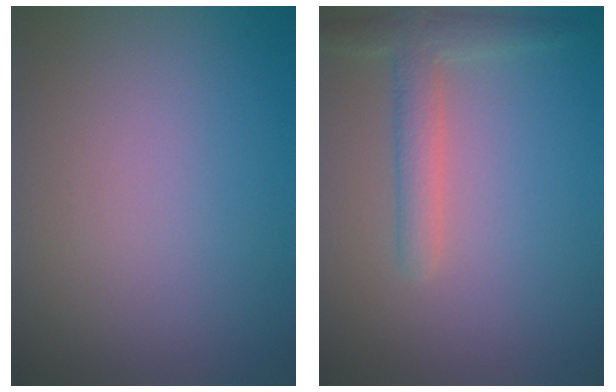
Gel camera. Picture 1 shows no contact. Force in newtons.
{"total": 3.0, "press": 3.0, "slide": 0.2}